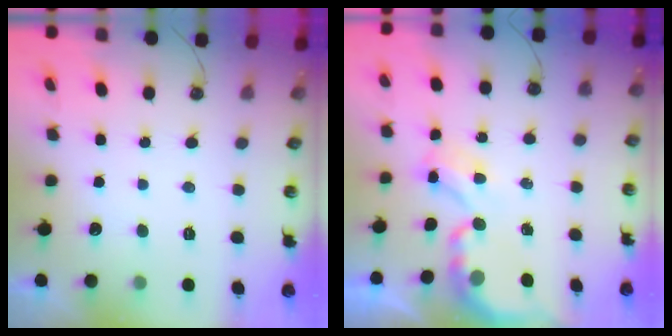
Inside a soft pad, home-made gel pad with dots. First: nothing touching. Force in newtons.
{"total": 4.0, "press": 4.0, "slide": 0.2}